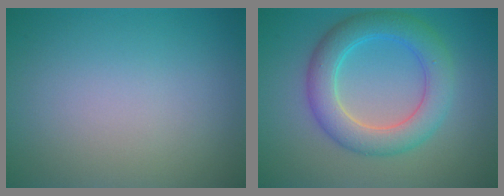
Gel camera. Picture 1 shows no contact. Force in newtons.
{"total": 5.6, "press": 5.6, "slide": 0.4}